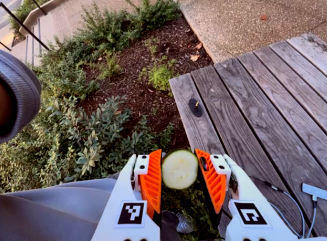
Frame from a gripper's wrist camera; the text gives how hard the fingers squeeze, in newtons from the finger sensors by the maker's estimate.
{"total": 12.9, "left": 13.4, "right": 12.4}